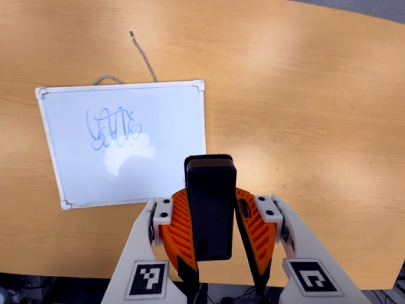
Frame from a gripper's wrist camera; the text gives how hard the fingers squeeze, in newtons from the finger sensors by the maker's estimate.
{"total": 8.8, "left": 7.9, "right": 9.6}